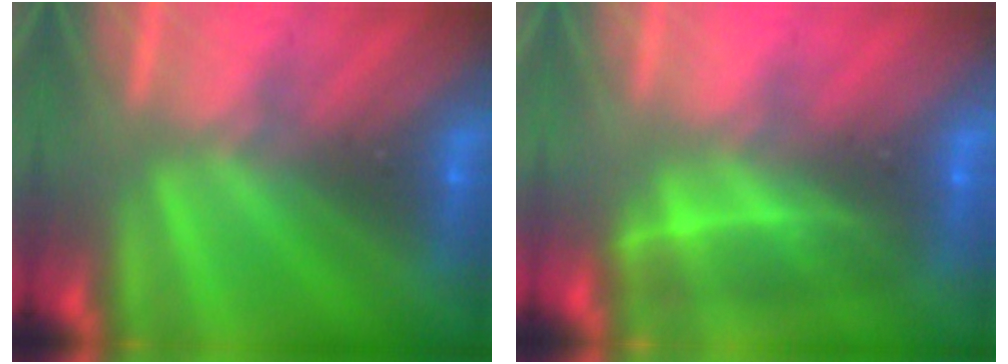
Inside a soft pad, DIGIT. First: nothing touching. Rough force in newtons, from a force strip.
{"total": 2.1}